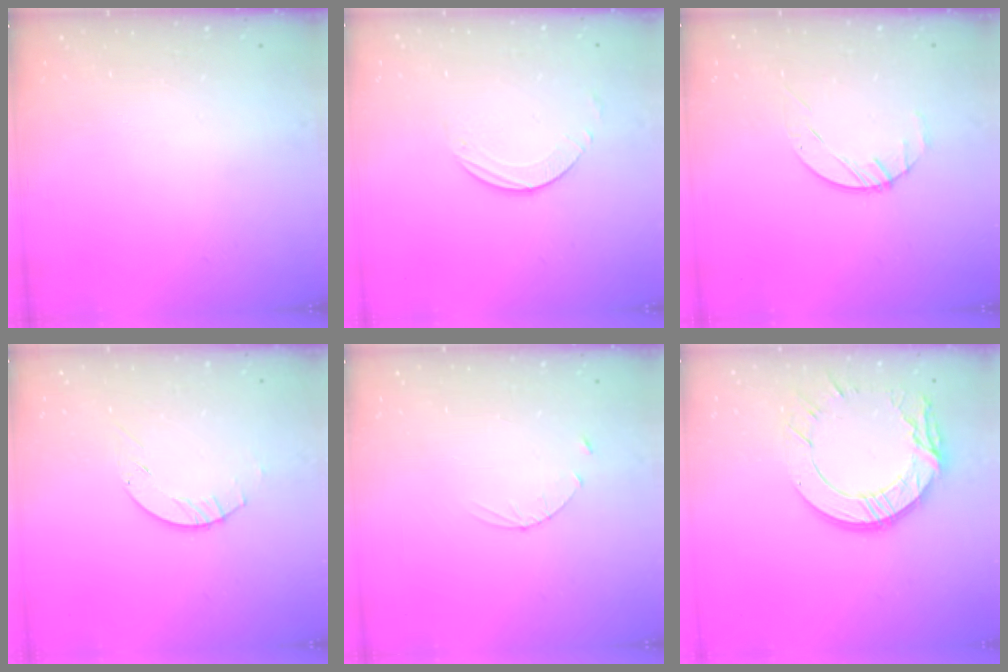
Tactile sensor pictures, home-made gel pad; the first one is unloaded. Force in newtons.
{"total": 1.9, "press": 1.9, "slide": 0.2}
{"total": 2.1, "press": 2.0, "slide": 0.3}
{"total": 3.9, "press": 3.9, "slide": 0.4}
{"total": 3.0, "press": 2.9, "slide": 0.4}
{"total": 15.0, "press": 14.9, "slide": 1.5}